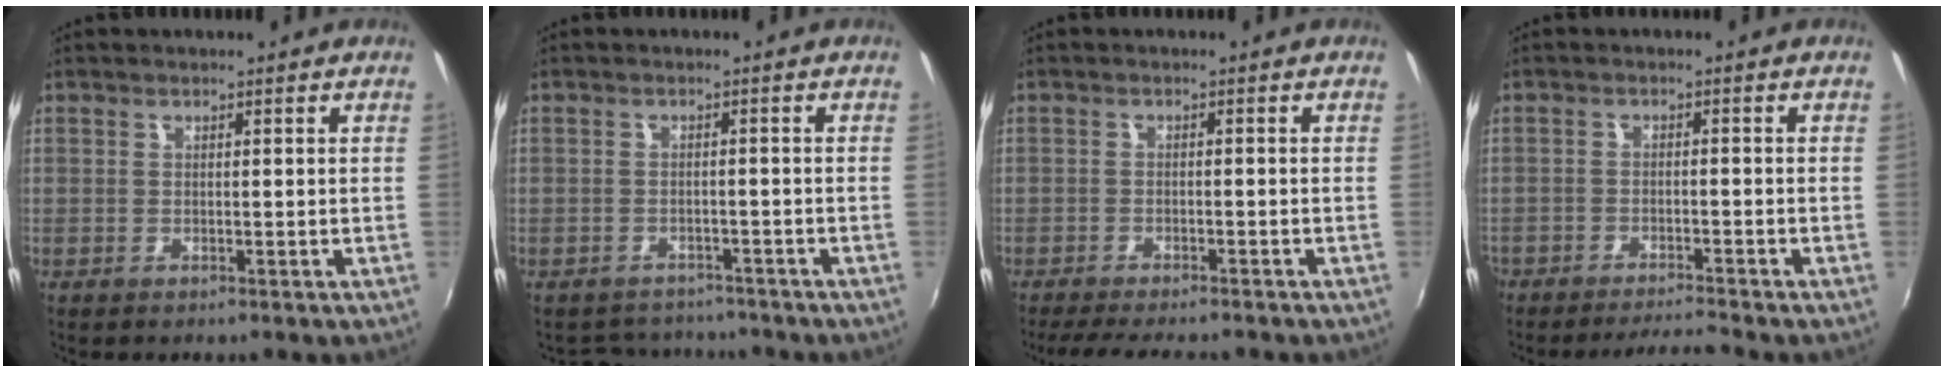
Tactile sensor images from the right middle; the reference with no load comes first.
{"total": 6.7, "force": [-6.2, 2.5, 1.0], "torque": [-0.030, 0.006, -0.087]}
{"total": 9.2, "force": [-8.0, 1.5, 4.3], "torque": [-0.096, -0.018, -0.124]}
{"total": 4.6, "force": [-4.4, -0.1, 1.2], "torque": [-0.041, -0.001, -0.076]}